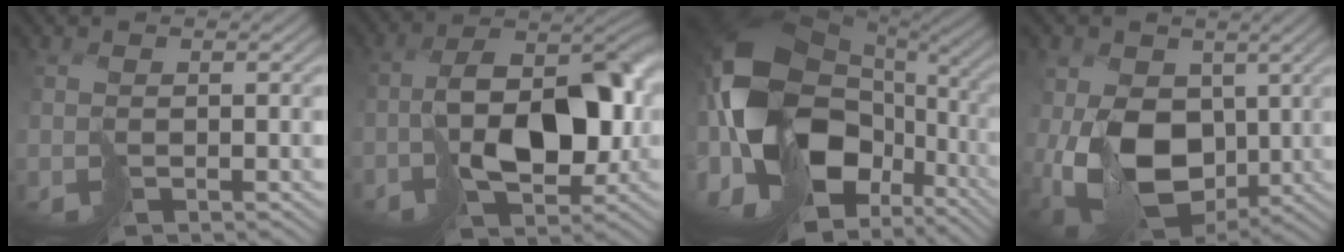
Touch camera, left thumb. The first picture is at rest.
{"total": 10.5, "force": [-1.6, 6.3, 8.2], "torque": [-0.106, 0.010, -0.021]}
{"total": 20.3, "force": [-1.3, 12.8, 15.7], "torque": [-0.331, -0.020, -0.012]}
{"total": 12.0, "force": [0.1, 8.6, 8.4], "torque": [-0.176, -0.013, -0.003]}